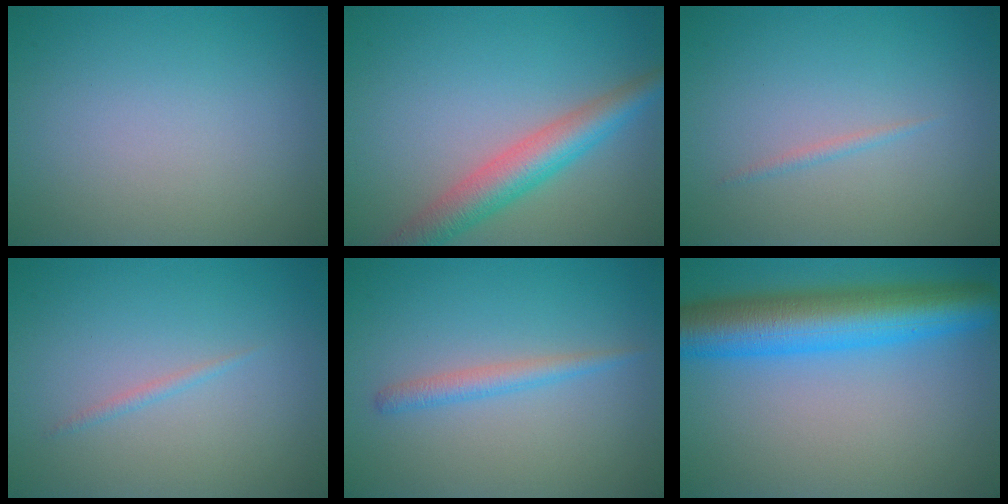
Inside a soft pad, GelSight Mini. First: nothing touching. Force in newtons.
{"total": 5.0, "press": 5.0, "slide": 0.3}
{"total": 0.6, "press": 0.6, "slide": 0.0}
{"total": 0.6, "press": 0.6, "slide": 0.1}
{"total": 1.7, "press": 1.7, "slide": 0.0}
{"total": 9.1, "press": 9.1, "slide": 0.2}